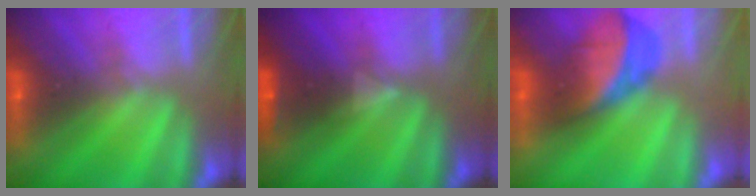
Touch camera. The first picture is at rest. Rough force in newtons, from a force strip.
{"total": 2.9}
{"total": 2.9}